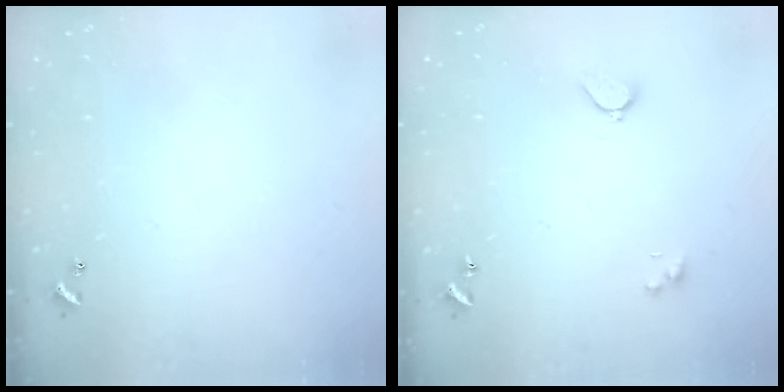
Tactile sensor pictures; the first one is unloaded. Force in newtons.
{"total": 2.1, "press": 2.0, "slide": 0.5}